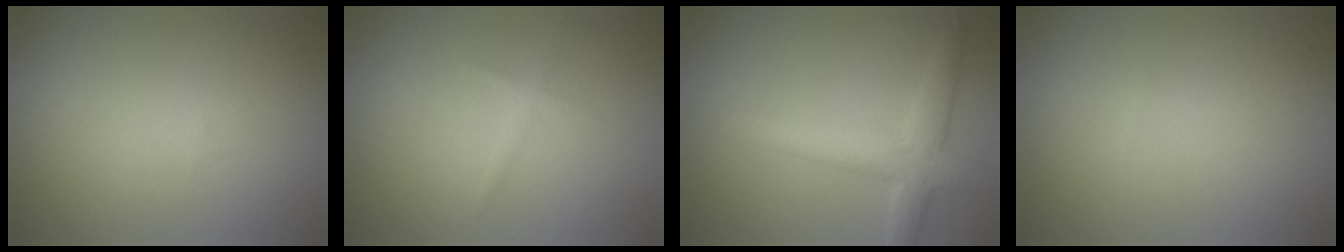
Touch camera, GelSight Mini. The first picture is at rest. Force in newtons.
{"total": 0.6, "press": 0.6, "slide": 0.1}
{"total": 4.2, "press": 4.2, "slide": 0.0}
{"total": 0.0}